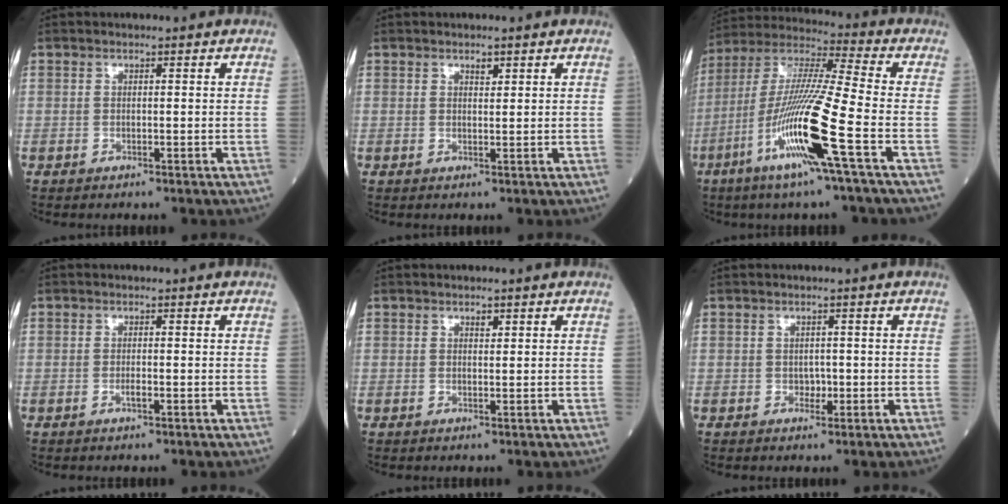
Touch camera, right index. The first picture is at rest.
{"total": 1.1, "force": [0.8, 0.4, 0.6], "torque": [-0.009, -0.003, 0.011]}
{"total": 16.9, "force": [-6.6, -0.8, 15.6], "torque": [-0.319, -0.019, -0.132]}
{"total": 1.0, "force": [-0.4, 0.1, 0.9], "torque": [-0.020, -0.001, -0.007]}
{"total": 0.8, "force": [0.5, 0.4, 0.5], "torque": [-0.006, -0.004, 0.007]}
{"total": 1.3, "force": [-0.3, 1.0, 0.7], "torque": [-0.009, 0.002, -0.004]}